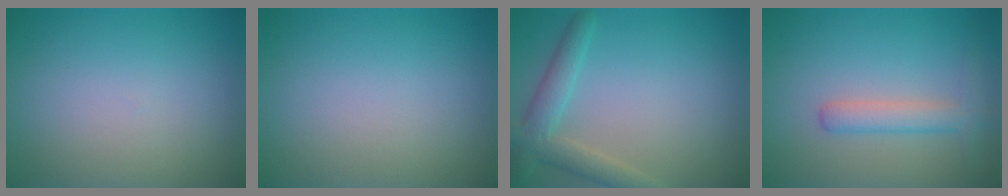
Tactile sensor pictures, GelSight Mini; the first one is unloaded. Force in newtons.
{"total": 0.0}
{"total": 3.6, "press": 3.6, "slide": 0.3}
{"total": 2.7, "press": 2.7, "slide": 0.1}